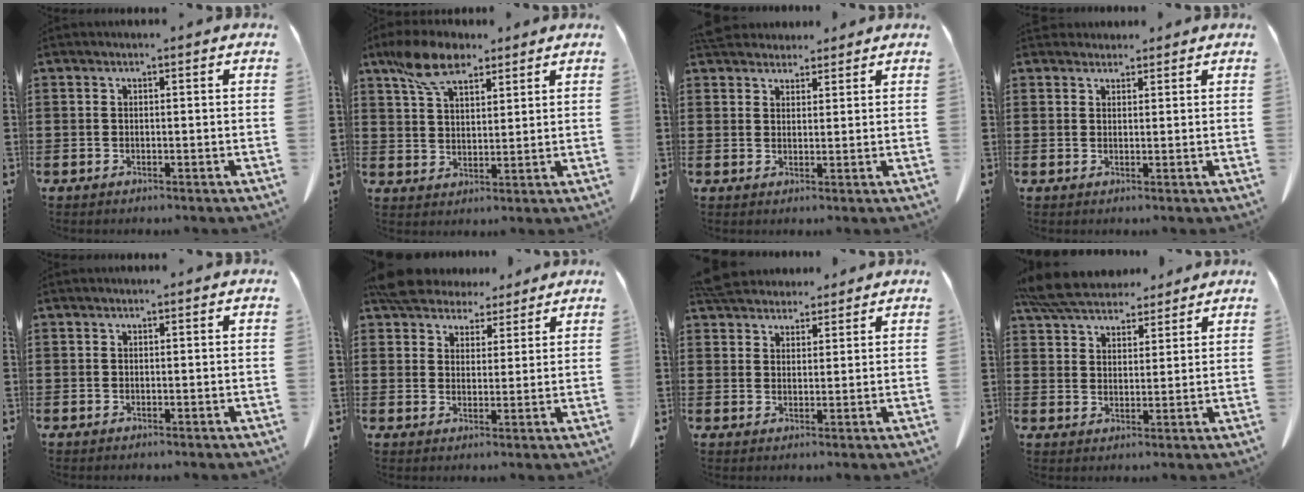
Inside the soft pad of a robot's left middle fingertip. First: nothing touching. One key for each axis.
{"total": 8.7, "fx": 6.2, "fy": 3.8, "fz": 4.8, "tx": -0.113, "ty": -0.002, "tz": 0.116}
{"total": 4.0, "fx": 3.8, "fy": 1.4, "fz": 0.5, "tx": -0.014, "ty": -0.008, "tz": 0.072}
{"total": 2.0, "fx": 1.8, "fy": 0.7, "fz": 0.1, "tx": -0.007, "ty": 0.000, "tz": 0.037}
{"total": 0.0}
{"total": 5.9, "fx": 5.3, "fy": 2.4, "fz": 0.9, "tx": -0.040, "ty": -0.005, "tz": 0.104}
{"total": 4.8, "fx": 4.5, "fy": 1.3, "fz": 0.6, "tx": -0.027, "ty": -0.007, "tz": 0.089}
{"total": 7.8, "fx": 7.1, "fy": 2.2, "fz": 2.4, "tx": -0.074, "ty": -0.018, "tz": 0.135}